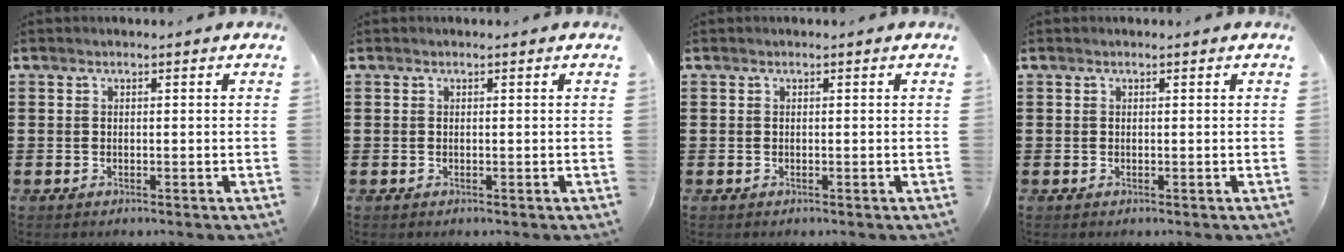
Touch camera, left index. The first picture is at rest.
{"total": 0.0}
{"total": 0.0}
{"total": 0.0}